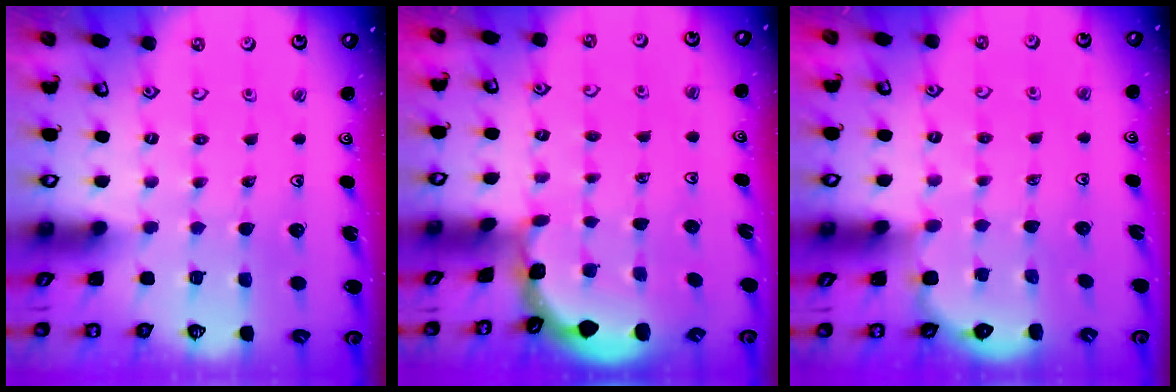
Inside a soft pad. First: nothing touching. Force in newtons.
{"total": 1.3, "press": 1.3, "slide": 0.3}
{"total": 2.7, "press": 2.7, "slide": 0.3}